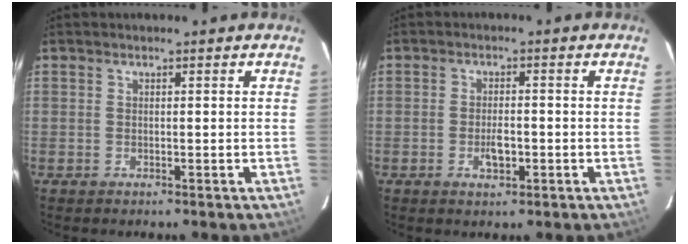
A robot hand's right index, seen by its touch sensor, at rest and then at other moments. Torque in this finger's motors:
{"motor_torque": [-0.02, 0.03, 0.00, -0.01]}